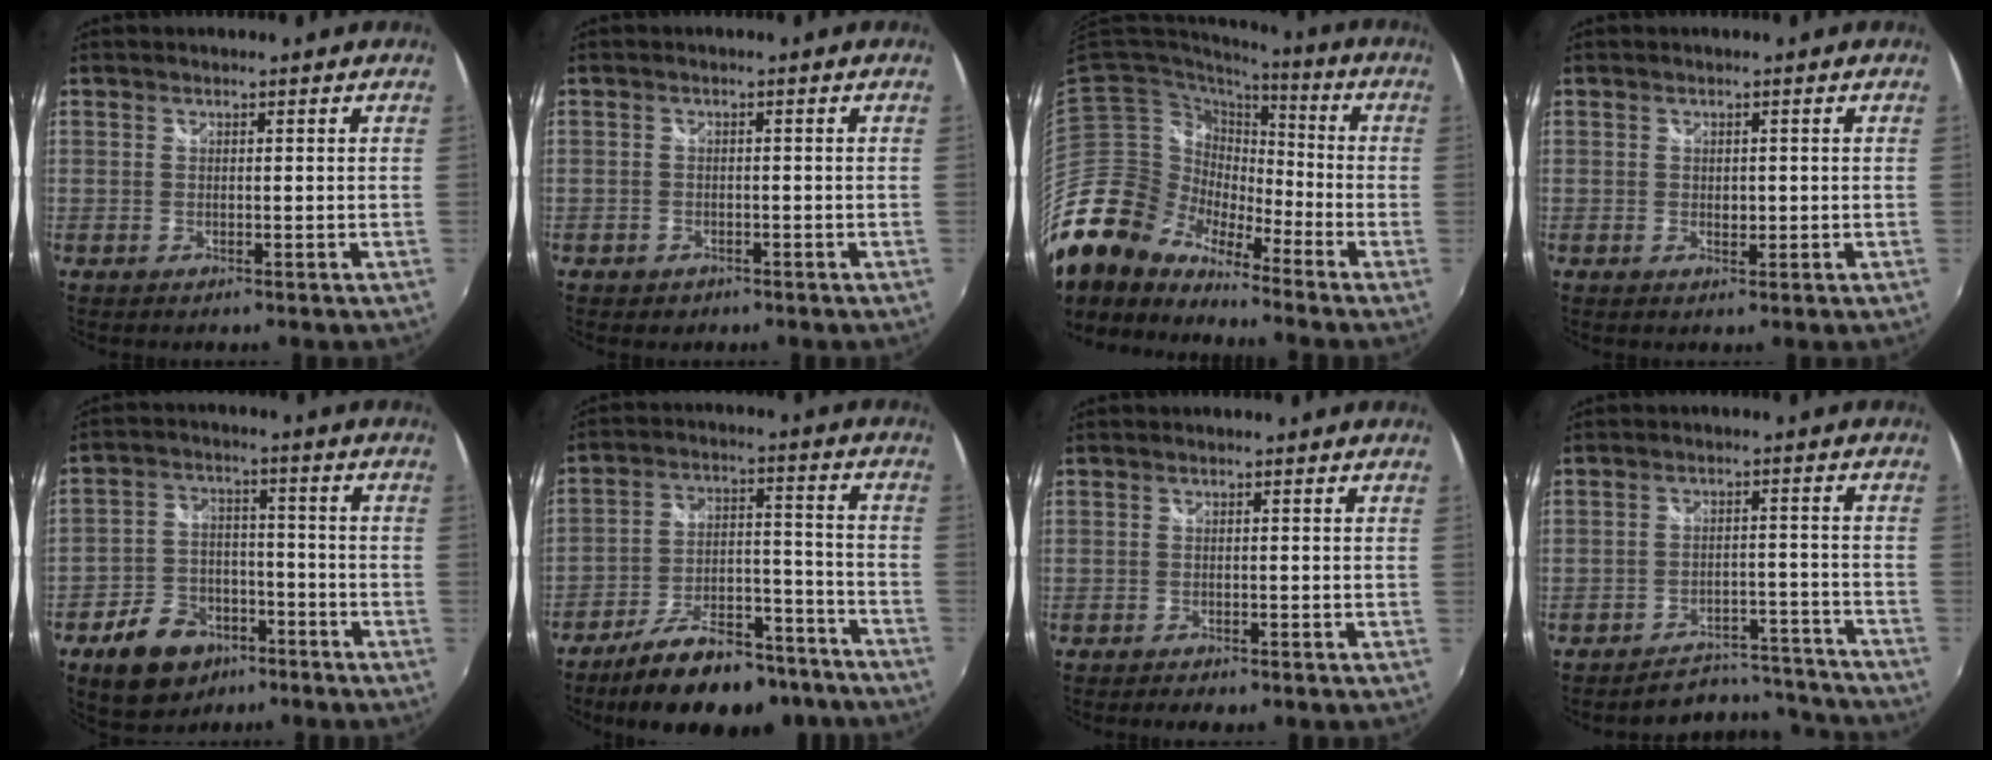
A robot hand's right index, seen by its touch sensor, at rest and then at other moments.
{"total": 2.2, "force": [-1.3, 1.7, 0.6], "torque": [-0.016, 0.000, -0.019]}
{"total": 15.7, "force": [-13.6, 7.0, 3.7], "torque": [-0.082, 0.017, -0.270]}
{"total": 1.3, "force": [-0.1, 1.0, 0.8], "torque": [-0.012, 0.000, -0.001]}
{"total": 12.7, "force": [-7.7, 8.4, 5.6], "torque": [-0.134, 0.018, -0.111]}
{"total": 20.7, "force": [-16.7, 7.8, 9.4], "torque": [-0.165, 0.023, -0.227]}
{"total": 2.4, "force": [-1.9, 0.9, 1.2], "torque": [-0.028, -0.011, -0.030]}
{"total": 13.9, "force": [-13.3, 3.6, 1.5], "torque": [-0.030, 0.038, -0.168]}